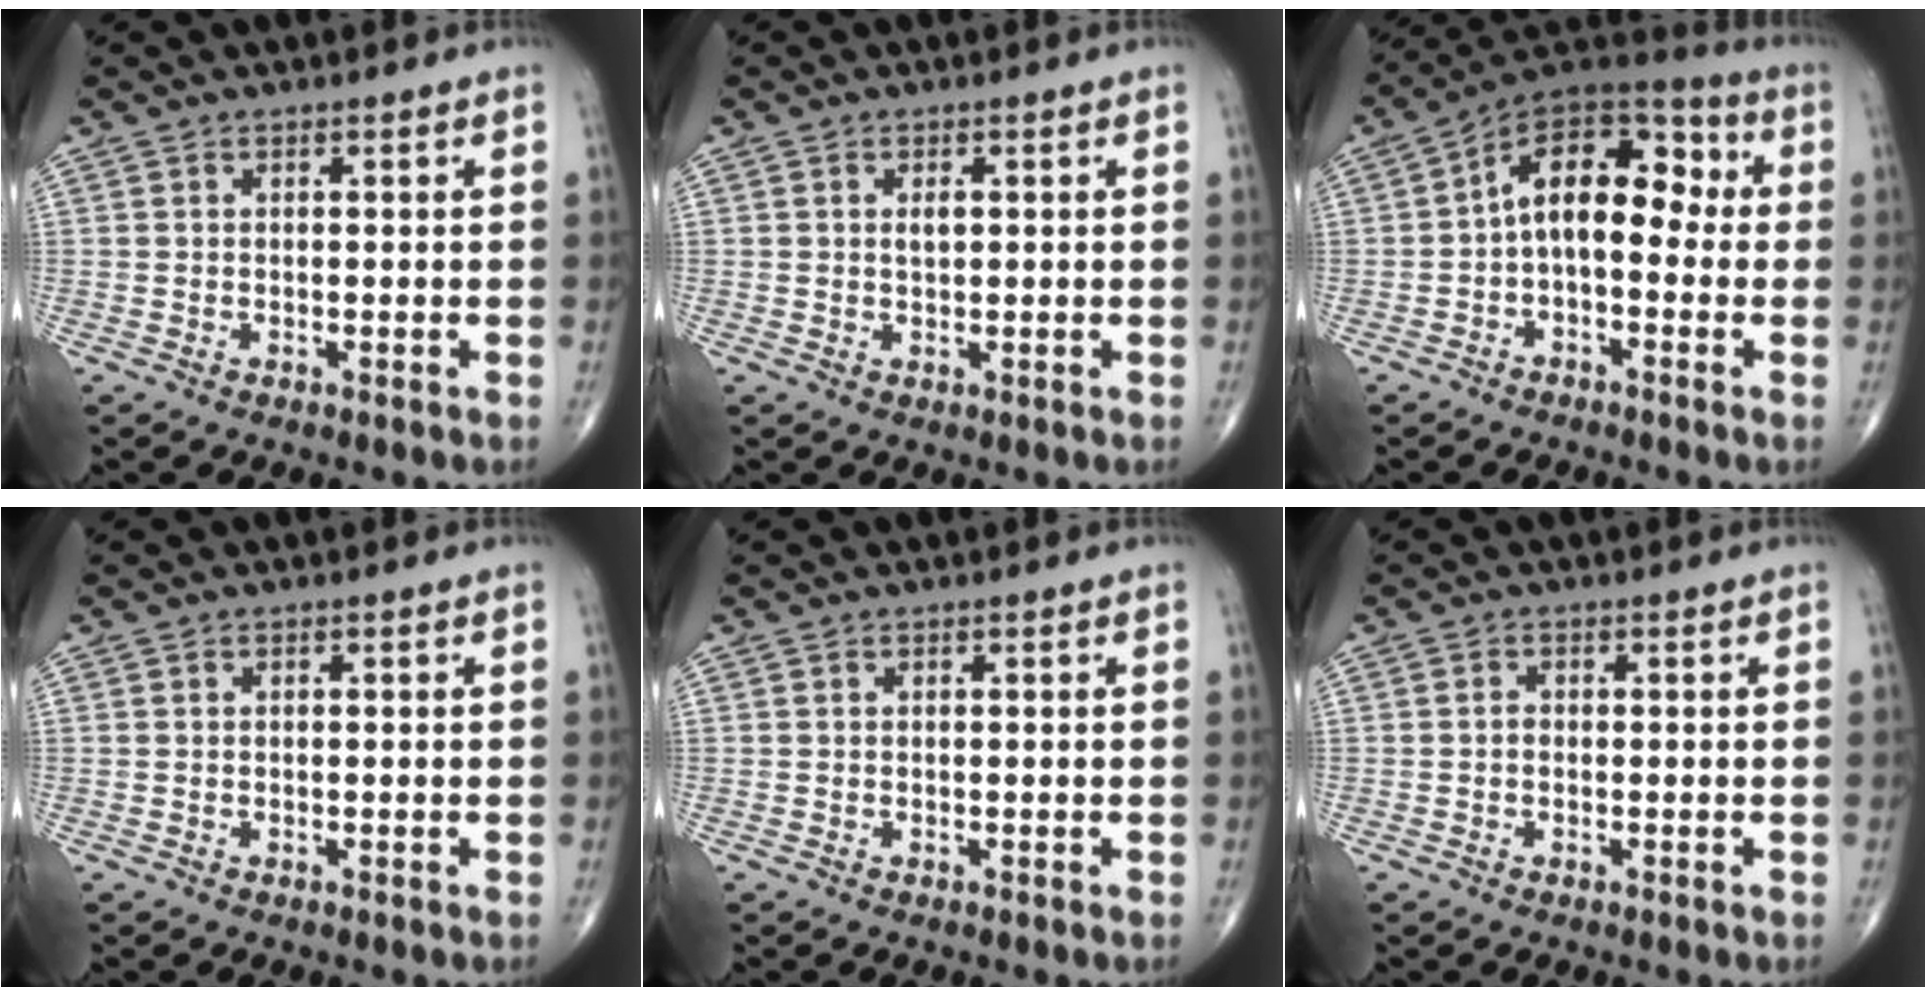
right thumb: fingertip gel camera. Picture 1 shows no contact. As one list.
[{"total": 1.6, "force": [0.4, 0.8, 1.4], "torque": [-0.020, -0.001, 0.005]}, {"total": 13.8, "force": [0.0, 8.0, 11.2], "torque": [-0.137, 0.053, -0.018]}, {"total": 0.0}, {"total": 0.0}, {"total": 0.9, "force": [-0.2, 0.6, 0.6], "torque": [-0.004, 0.002, -0.006]}]